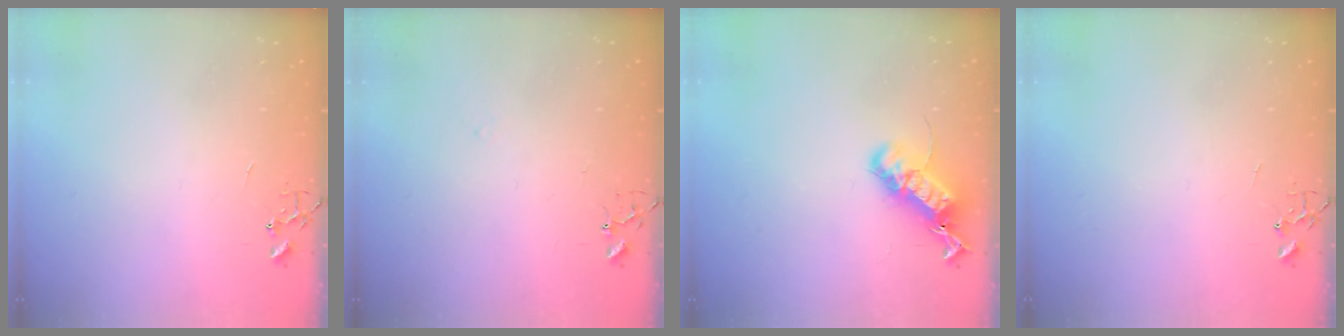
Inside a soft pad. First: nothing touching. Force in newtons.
{"total": 5.7, "press": 5.6, "slide": 0.7}
{"total": 18.4, "press": 18.4, "slide": 0.6}
{"total": 0.0}